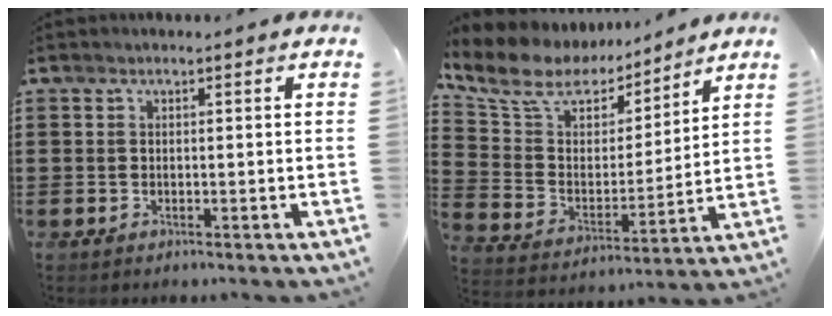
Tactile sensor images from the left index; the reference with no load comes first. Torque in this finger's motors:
{"motor_torque": [2.14, 0.00, 0.23, 0.02]}